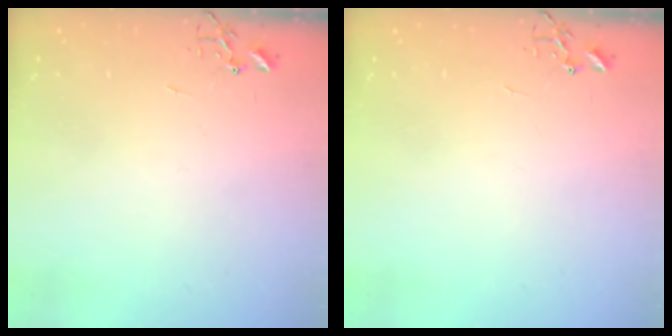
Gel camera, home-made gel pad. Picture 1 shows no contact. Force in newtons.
{"total": 0.0}